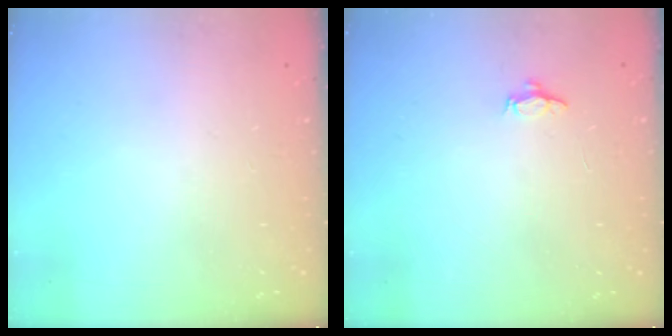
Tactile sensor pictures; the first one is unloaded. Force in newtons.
{"total": 3.6, "press": 3.5, "slide": 0.3}